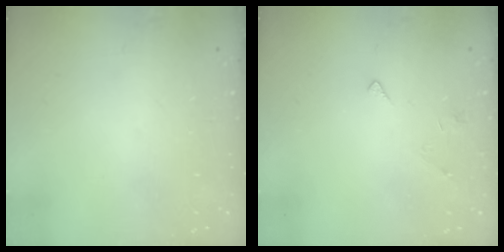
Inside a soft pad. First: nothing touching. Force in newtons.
{"total": 2.0, "press": 1.9, "slide": 0.4}